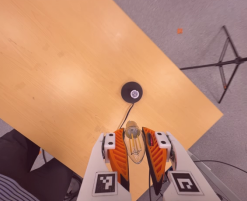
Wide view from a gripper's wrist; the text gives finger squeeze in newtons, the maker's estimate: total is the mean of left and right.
{"total": 24.3, "left": 27.4, "right": 21.1}